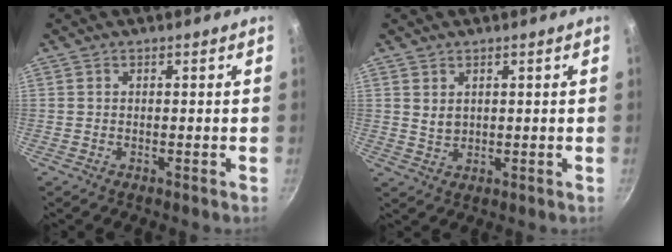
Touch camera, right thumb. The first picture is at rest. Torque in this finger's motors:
{"motor_torque": [0.00, 0.00, -0.03, -0.02, 0.00]}